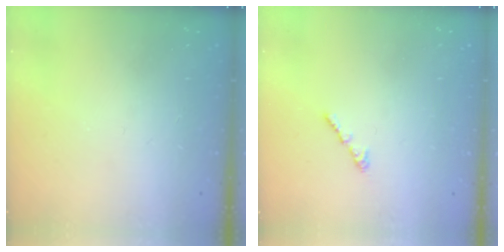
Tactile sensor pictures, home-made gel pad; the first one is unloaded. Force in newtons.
{"total": 1.3, "press": 1.2, "slide": 0.6}